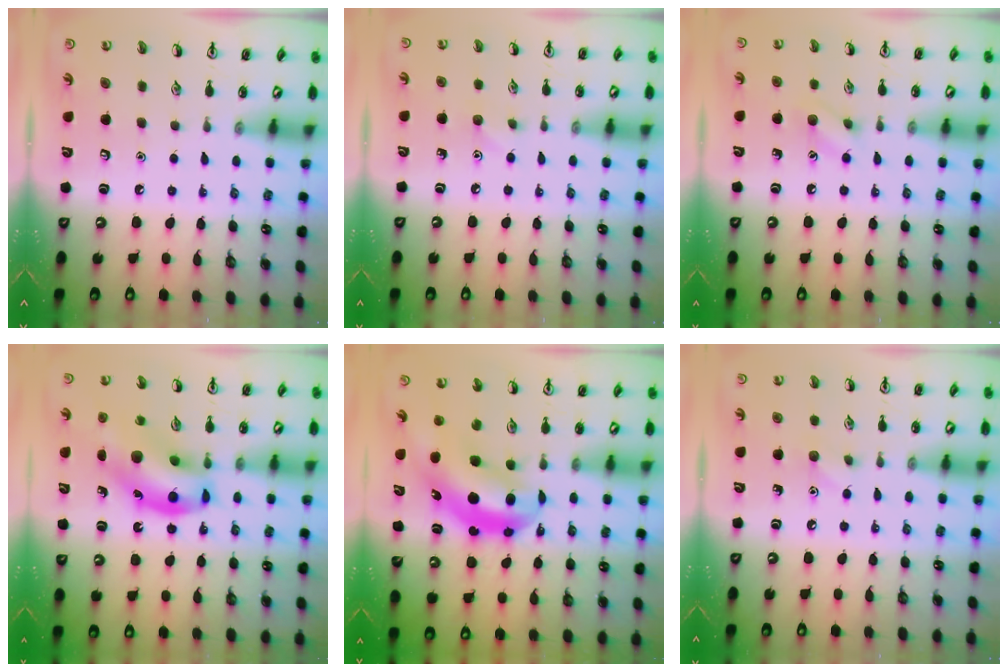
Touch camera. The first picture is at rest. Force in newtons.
{"total": 4.7, "press": 4.4, "slide": 1.5}
{"total": 6.4, "press": 6.4, "slide": 0.9}
{"total": 16.3, "press": 15.8, "slide": 3.8}
{"total": 7.3, "press": 7.0, "slide": 2.1}
{"total": 5.4, "press": 5.1, "slide": 1.8}